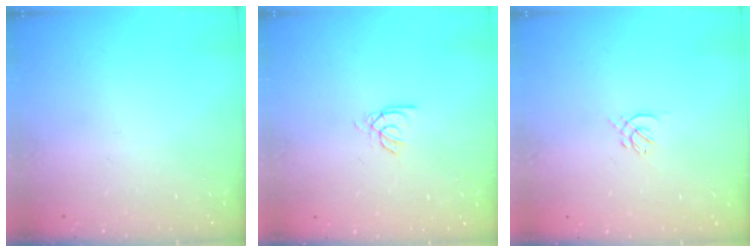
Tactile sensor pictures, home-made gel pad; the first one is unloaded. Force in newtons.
{"total": 2.2, "press": 2.2, "slide": 0.2}
{"total": 1.0, "press": 0.9, "slide": 0.4}